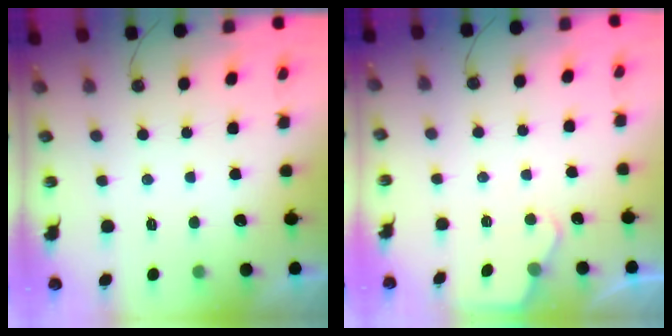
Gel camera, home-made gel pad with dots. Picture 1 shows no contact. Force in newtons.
{"total": 3.6, "press": 3.6, "slide": 0.4}